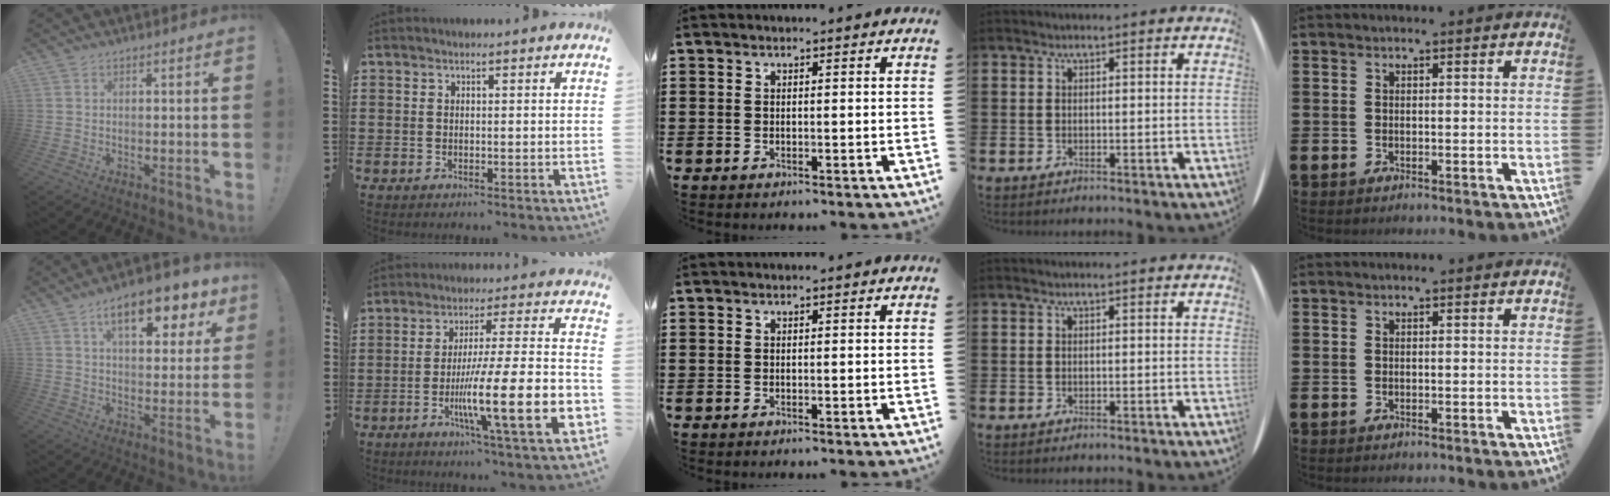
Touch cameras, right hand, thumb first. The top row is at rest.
{"thumb": {"total": 14.6, "force": [7.4, 5.8, 11.2], "torque": [-0.164, -0.033, 0.118]}, "index": {"total": 18.1, "force": [-5.7, 2.9, 17.0], "torque": [-0.293, -0.009, -0.091]}}